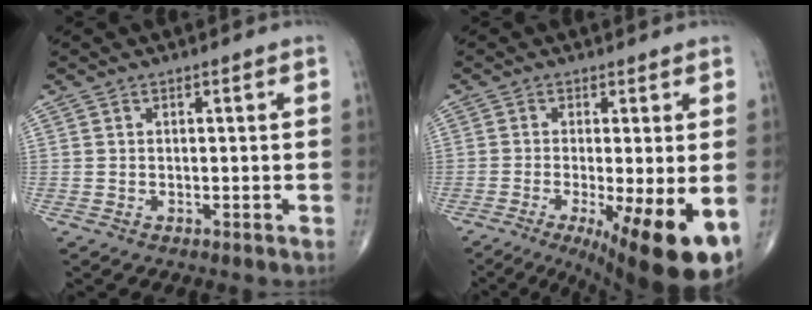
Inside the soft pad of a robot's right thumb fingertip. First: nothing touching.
{"total": 14.1, "force": [-5.0, 2.9, 12.8], "torque": [-0.163, -0.023, -0.067]}